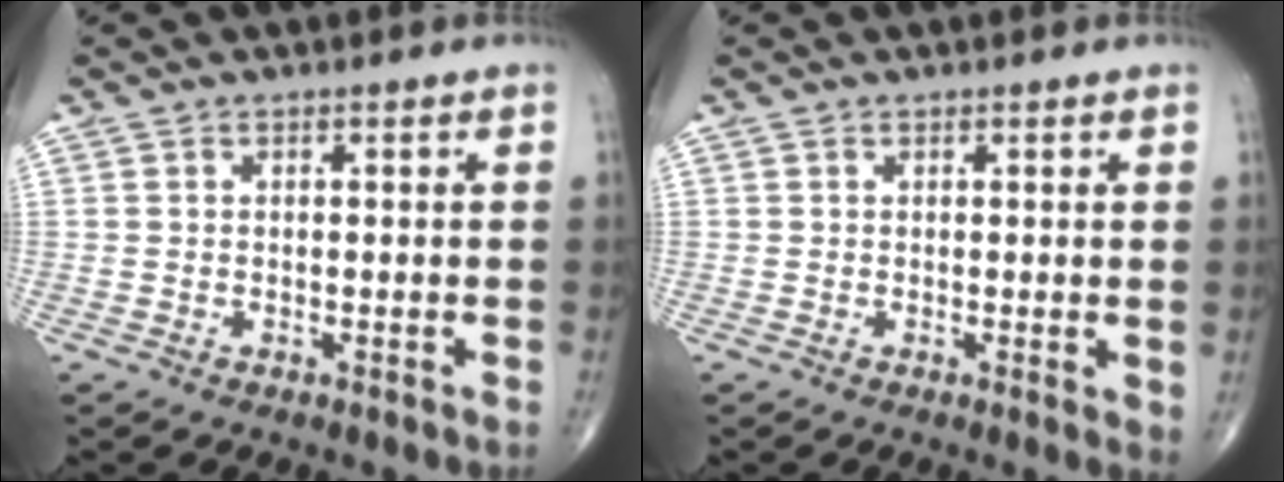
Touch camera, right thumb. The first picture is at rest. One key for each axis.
{"total": 1.8, "fx": 0.5, "fy": 0.6, "fz": 1.6, "tx": -0.023, "ty": -0.008, "tz": 0.007}